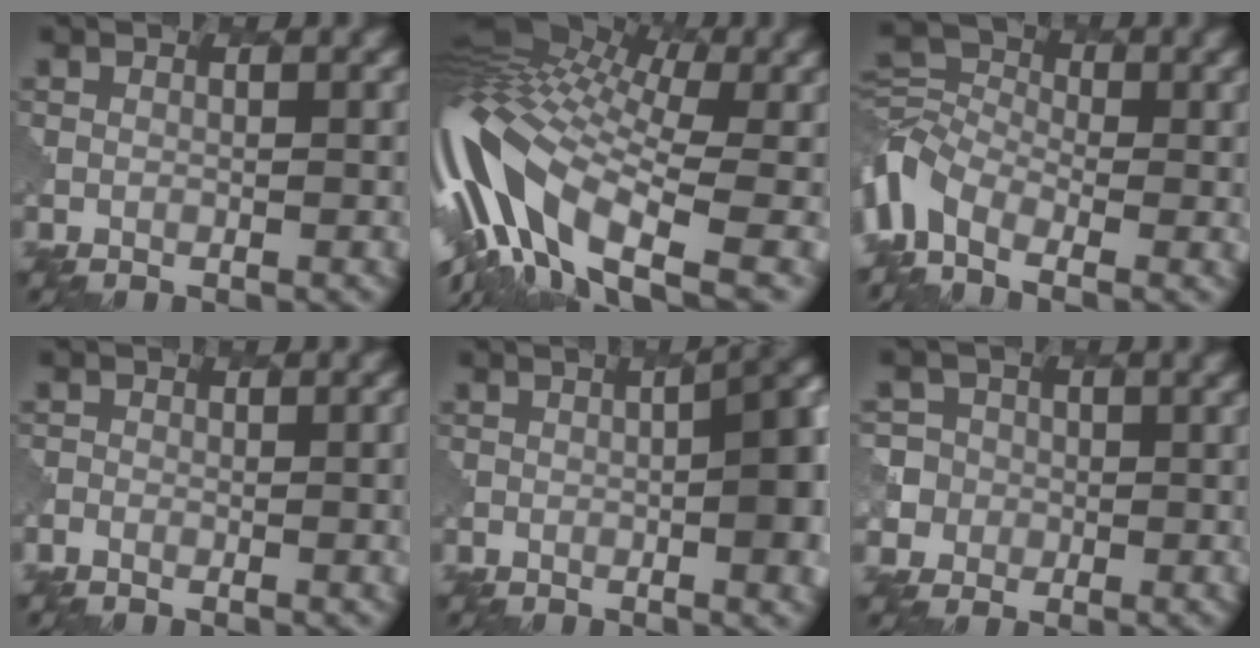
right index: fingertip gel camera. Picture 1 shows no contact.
{"total": 14.7, "force": [-1.8, 7.5, 12.5], "torque": [-0.271, 0.013, -0.039]}
{"total": 8.0, "force": [-3.5, 4.6, 5.5], "torque": [-0.117, -0.002, -0.085]}
{"total": 4.7, "force": [-1.4, 2.1, 4.0], "torque": [-0.028, 0.005, -0.019]}
{"total": 9.5, "force": [-1.1, 3.4, 8.8], "torque": [-0.064, 0.013, -0.023]}
{"total": 5.7, "force": [-0.5, 5.6, 1.0], "torque": [-0.015, 0.023, -0.029]}